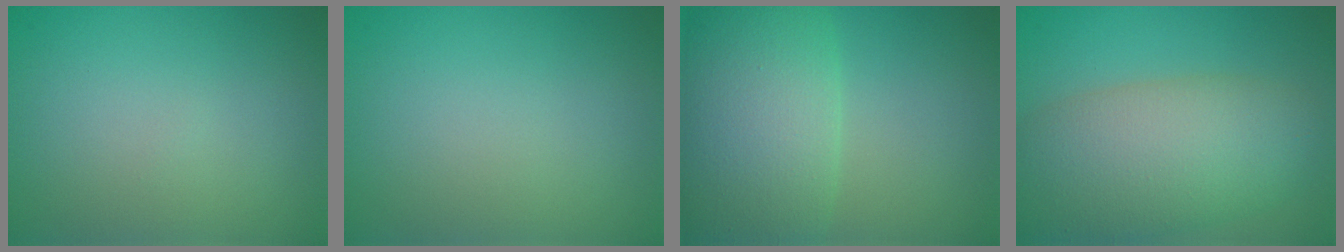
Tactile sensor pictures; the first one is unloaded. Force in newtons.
{"total": 0.0}
{"total": 9.6, "press": 9.6, "slide": 0.7}
{"total": 9.2, "press": 9.1, "slide": 0.7}